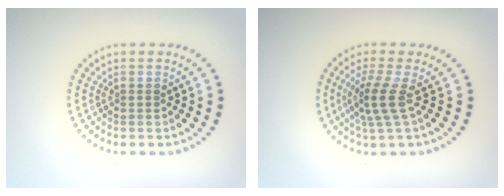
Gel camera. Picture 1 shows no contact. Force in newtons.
{"total": 2.8, "press": 2.2, "slide": 1.8}